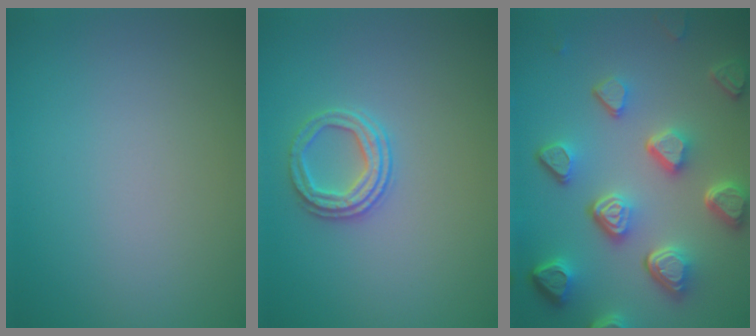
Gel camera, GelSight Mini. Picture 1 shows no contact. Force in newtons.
{"total": 2.5, "press": 2.3, "slide": 1.0}
{"total": 7.6, "press": 5.5, "slide": 5.1}